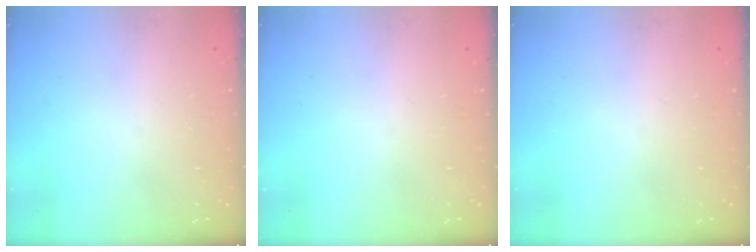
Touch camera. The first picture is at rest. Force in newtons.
{"total": 0.0}
{"total": 0.0}